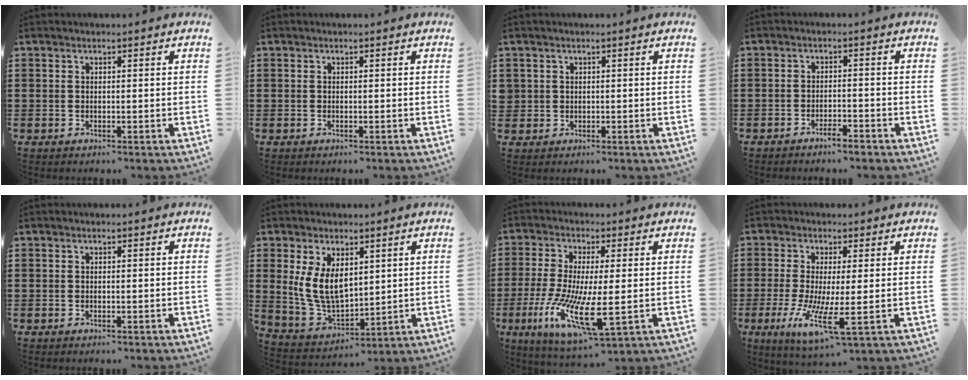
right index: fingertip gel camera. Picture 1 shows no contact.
{"total": 0.0}
{"total": 1.1, "force": [0.3, 1.1, 0.0], "torque": [-0.005, 0.004, 0.004]}
{"total": 2.4, "force": [-2.2, 0.2, 0.8], "torque": [-0.016, 0.002, -0.044]}
{"total": 0.0}
{"total": 8.6, "force": [2.5, 5.1, 6.4], "torque": [-0.152, 0.000, 0.045]}
{"total": 11.5, "force": [-2.7, 3.3, 10.6], "torque": [-0.219, -0.013, -0.046]}
{"total": 7.6, "force": [-1.7, 1.2, 7.3], "torque": [-0.156, -0.019, -0.029]}